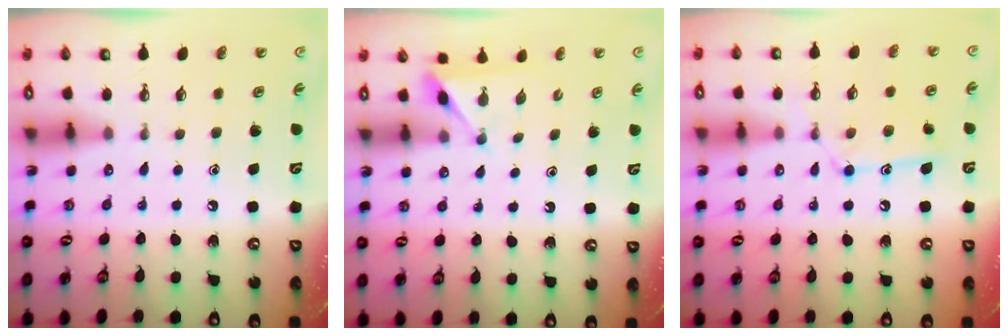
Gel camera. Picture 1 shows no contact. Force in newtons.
{"total": 3.3, "press": 3.3, "slide": 0.4}
{"total": 12.4, "press": 12.4, "slide": 0.9}